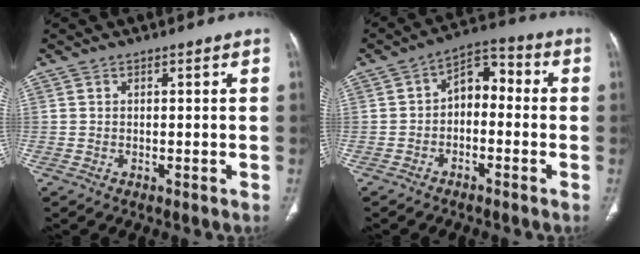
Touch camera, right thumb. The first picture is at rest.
{"total": 7.2, "force": [-0.9, 4.8, 5.3], "torque": [-0.061, 0.041, -0.030]}